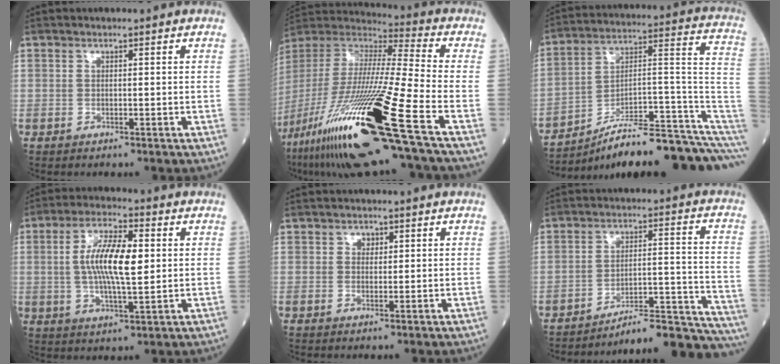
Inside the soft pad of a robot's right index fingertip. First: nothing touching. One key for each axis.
{"total": 31.3, "fx": -16.7, "fy": 1.0, "fz": 26.4, "tx": -0.545, "ty": -0.067, "tz": -0.317}
{"total": 20.4, "fx": -16.2, "fy": 1.7, "fz": 12.2, "tx": -0.105, "ty": 0.062, "tz": -0.240}
{"total": 10.9, "fx": 1.3, "fy": 2.7, "fz": 10.5, "tx": -0.200, "ty": 0.008, "tz": 0.022}
{"total": 1.4, "fx": 0.6, "fy": 1.1, "fz": 0.6, "tx": -0.004, "ty": -0.001, "tz": 0.007}
{"total": 17.3, "fx": -17.1, "fy": -0.3, "fz": 3.0, "tx": -0.007, "ty": 0.038, "tz": -0.235}